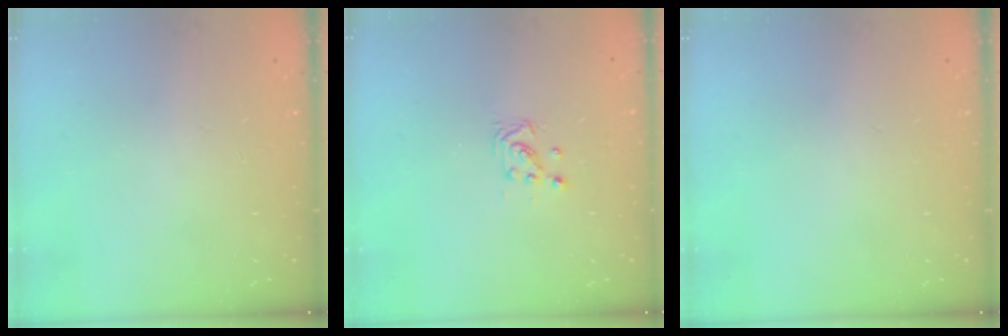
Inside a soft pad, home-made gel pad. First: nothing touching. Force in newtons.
{"total": 2.9, "press": 2.9, "slide": 0.3}
{"total": 0.0}